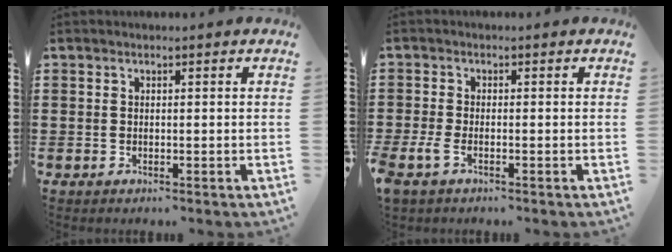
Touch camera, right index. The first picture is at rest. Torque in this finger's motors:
{"motor_torque": [1.85, 0.29, 0.18, 0.13]}